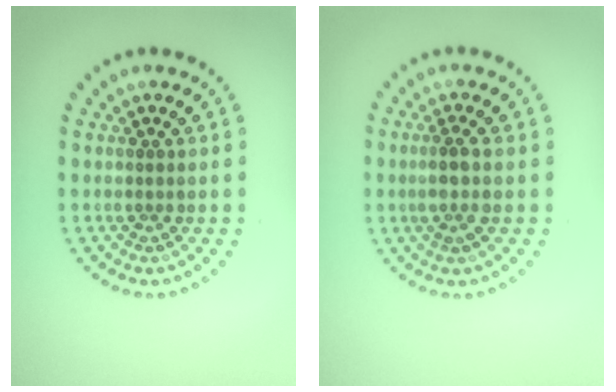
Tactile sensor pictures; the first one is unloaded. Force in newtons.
{"total": 2.1, "press": 1.8, "slide": 1.1}